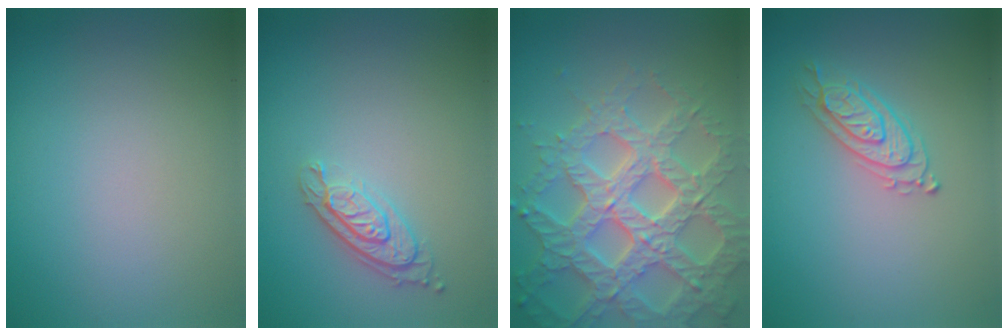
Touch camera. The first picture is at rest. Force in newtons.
{"total": 3.0, "press": 2.3, "slide": 1.9}
{"total": 7.0, "press": 6.7, "slide": 1.8}
{"total": 2.2, "press": 2.1, "slide": 0.4}